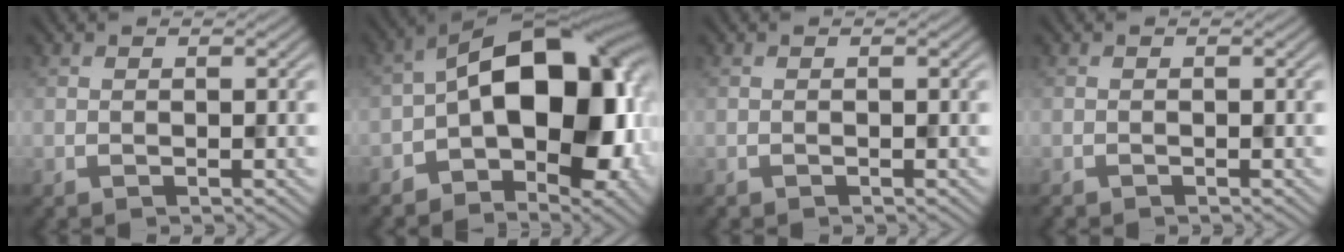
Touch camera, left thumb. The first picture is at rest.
{"total": 15.5, "force": [-2.8, 9.1, 12.2], "torque": [-0.158, 0.007, -0.056]}
{"total": 0.0}
{"total": 0.5, "force": [-0.4, 0.0, -0.3], "torque": [0.005, 0.000, -0.008]}